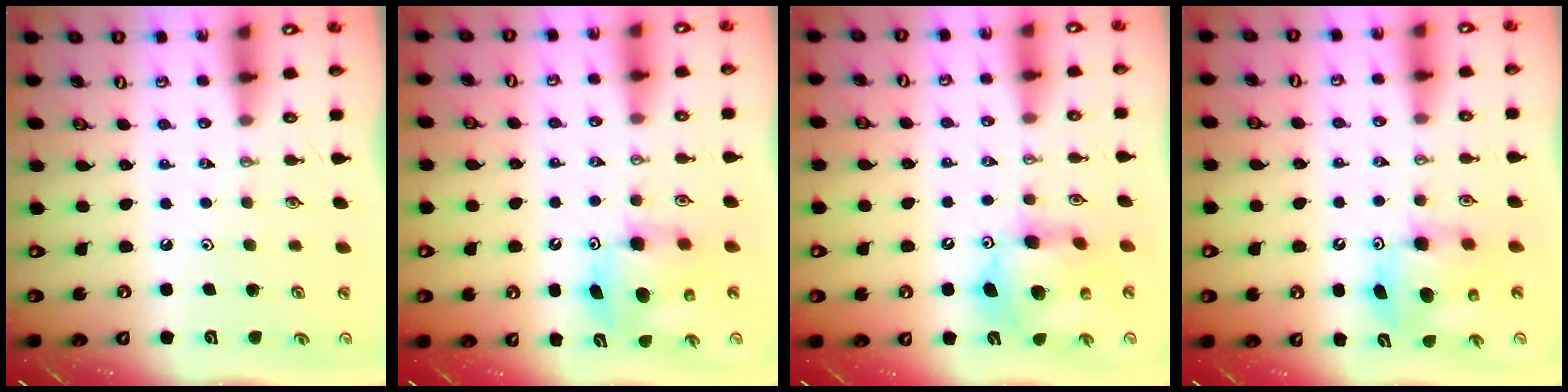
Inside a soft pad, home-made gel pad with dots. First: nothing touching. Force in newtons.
{"total": 7.9, "press": 7.8, "slide": 0.3}
{"total": 12.9, "press": 12.9, "slide": 1.1}
{"total": 7.9, "press": 7.8, "slide": 0.3}